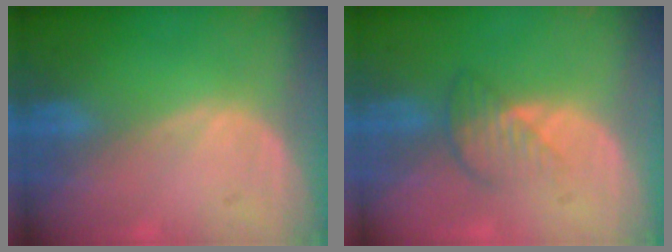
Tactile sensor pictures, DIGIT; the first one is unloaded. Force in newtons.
{"total": 3.8, "press": 3.4, "slide": 1.6}